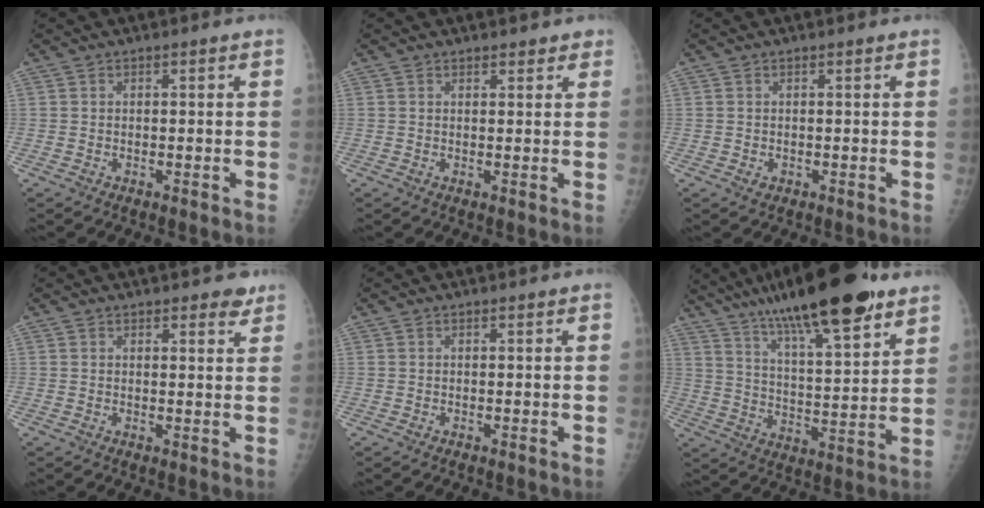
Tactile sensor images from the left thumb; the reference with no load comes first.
{"total": 1.9, "force": [1.6, 1.0, 0.4], "torque": [0.015, -0.005, 0.014]}
{"total": 0.8, "force": [0.1, 0.7, 0.3], "torque": [-0.002, 0.000, 0.003]}
{"total": 3.0, "force": [2.4, 1.3, 1.3], "torque": [0.005, -0.013, 0.027]}
{"total": 0.0}
{"total": 22.9, "force": [15.3, 5.1, 16.2], "torque": [-0.258, -0.047, 0.249]}